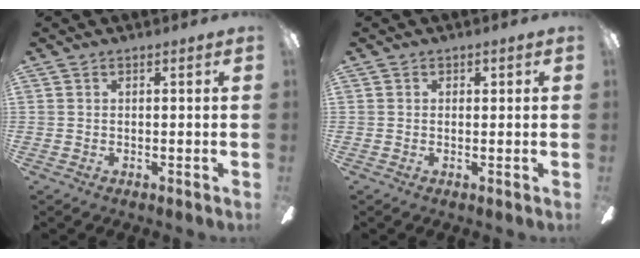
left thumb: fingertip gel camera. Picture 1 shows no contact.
{"total": 0.7, "force": [-0.1, 0.6, 0.3], "torque": [-0.007, 0.005, -0.002]}